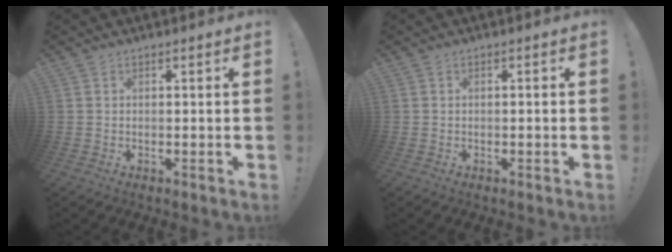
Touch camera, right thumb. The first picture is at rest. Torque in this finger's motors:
{"motor_torque": [-0.16, -0.45, -0.08, 0.46, 0.05]}